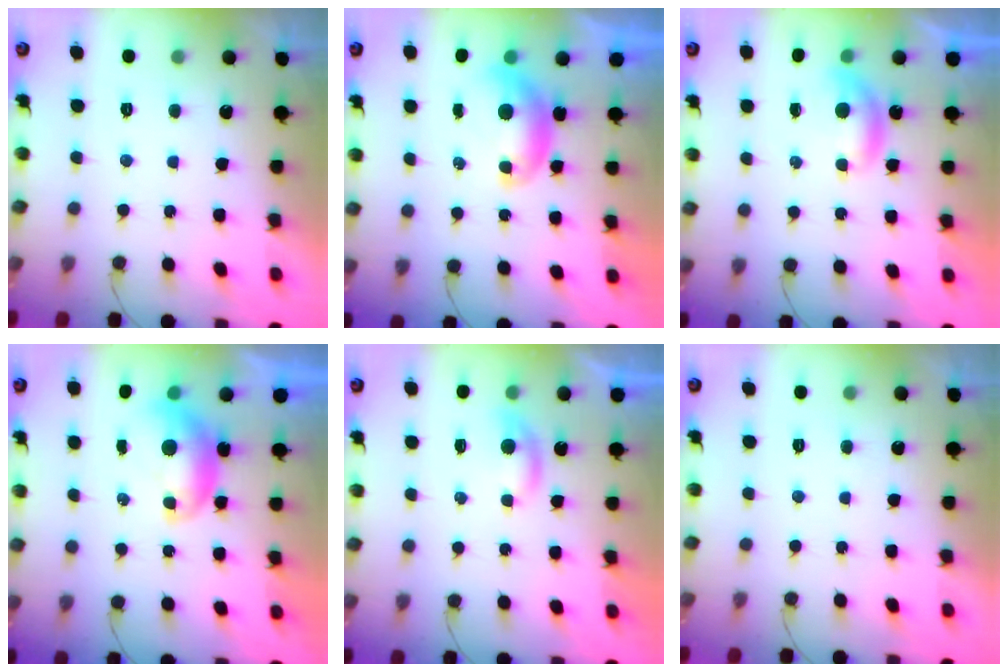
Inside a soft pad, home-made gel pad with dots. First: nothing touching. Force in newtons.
{"total": 7.0, "press": 7.0, "slide": 0.1}
{"total": 4.4, "press": 4.4, "slide": 0.4}
{"total": 7.4, "press": 7.4, "slide": 0.1}
{"total": 3.9, "press": 3.9, "slide": 0.5}
{"total": 0.0}